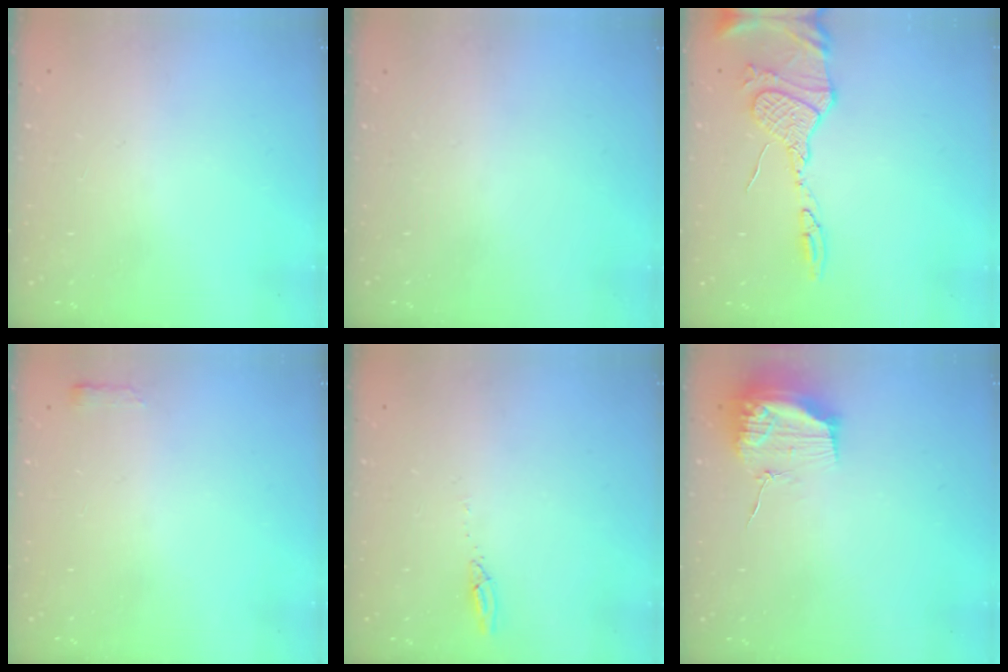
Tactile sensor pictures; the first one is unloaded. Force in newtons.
{"total": 0.0}
{"total": 13.9, "press": 13.8, "slide": 1.3}
{"total": 2.4, "press": 2.4, "slide": 0.4}
{"total": 2.7, "press": 2.7, "slide": 0.2}
{"total": 13.9, "press": 13.9, "slide": 0.1}